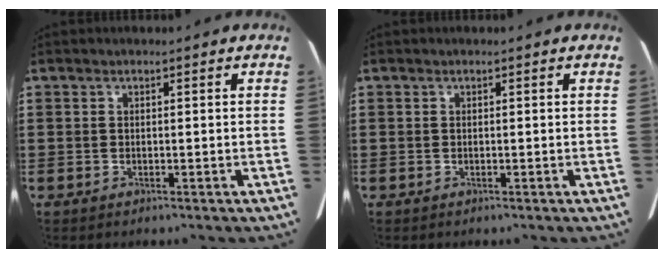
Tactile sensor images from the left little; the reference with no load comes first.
{"total": 0.0}